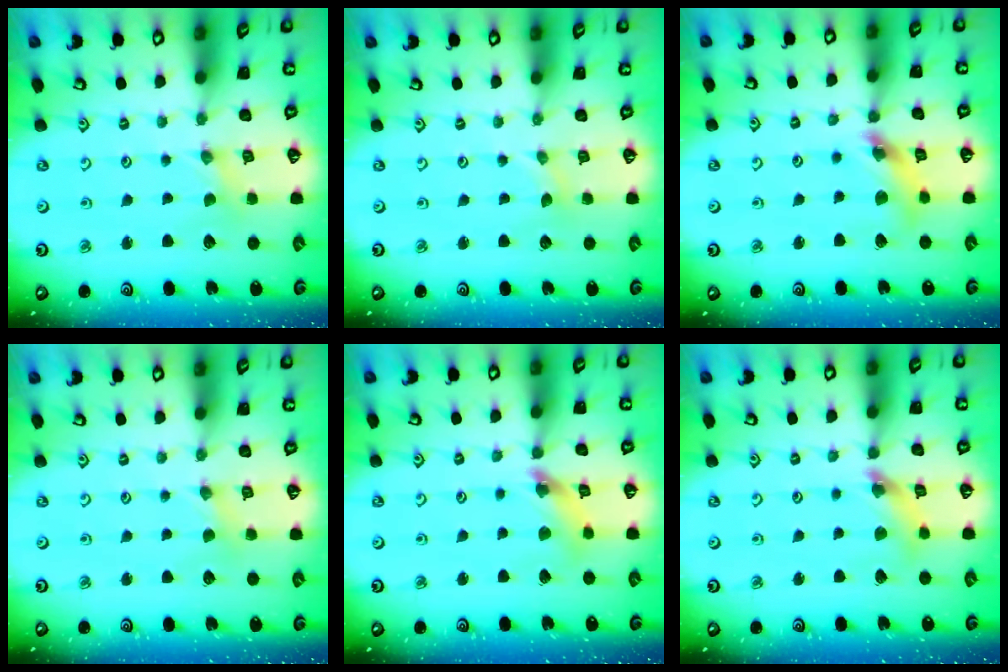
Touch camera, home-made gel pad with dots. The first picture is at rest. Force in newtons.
{"total": 0.0}
{"total": 10.1, "press": 10.1, "slide": 1.0}
{"total": 2.1, "press": 2.0, "slide": 0.3}
{"total": 9.1, "press": 9.1, "slide": 0.8}
{"total": 8.4, "press": 8.4, "slide": 0.8}